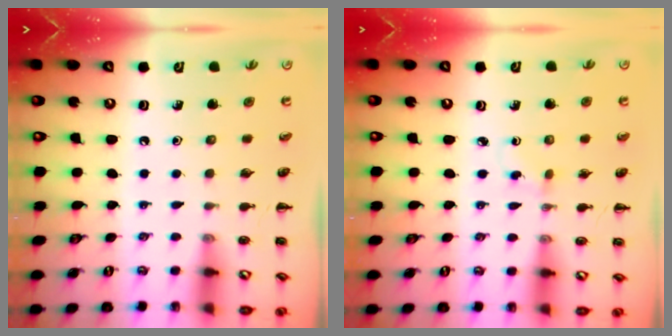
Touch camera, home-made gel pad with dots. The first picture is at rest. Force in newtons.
{"total": 1.2, "press": 1.0, "slide": 0.8}